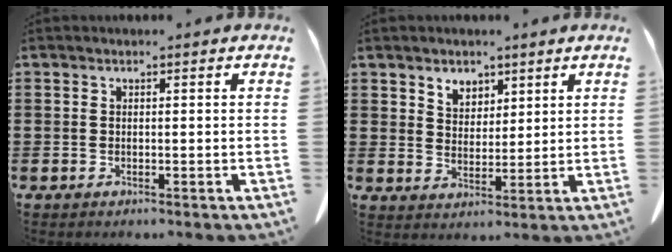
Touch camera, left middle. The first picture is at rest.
{"total": 3.8, "force": [3.0, 2.3, 0.5], "torque": [-0.014, -0.001, 0.056]}